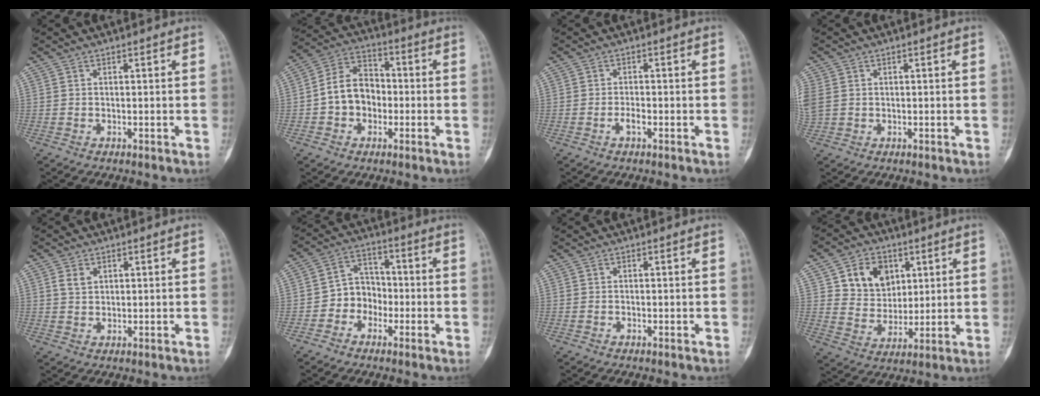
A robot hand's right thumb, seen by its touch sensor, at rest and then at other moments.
{"total": 10.3, "force": [-1.5, 8.2, 6.1], "torque": [-0.080, 0.038, -0.040]}
{"total": 1.8, "force": [-0.8, 0.7, 1.4], "torque": [-0.027, 0.004, -0.018]}
{"total": 5.5, "force": [0.6, 4.5, 3.0], "torque": [-0.095, 0.010, 0.019]}
{"total": 2.7, "force": [1.2, 1.9, 1.5], "torque": [-0.022, -0.002, 0.025]}
{"total": 7.2, "force": [-2.5, 6.1, 2.9], "torque": [-0.008, 0.034, -0.057]}
{"total": 0.0}
{"total": 11.2, "force": [4.3, 8.9, 5.3], "torque": [-0.046, -0.020, 0.082]}